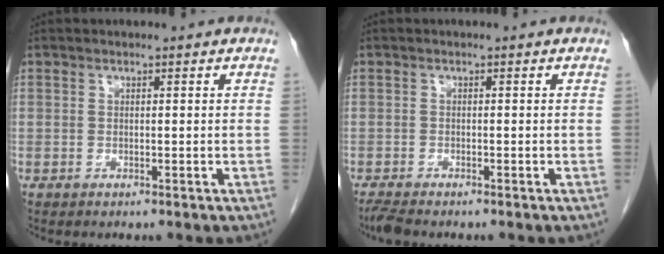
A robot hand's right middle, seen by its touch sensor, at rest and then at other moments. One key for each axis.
{"total": 2.1, "fx": -1.9, "fy": 0.2, "fz": 1.0, "tx": -0.026, "ty": -0.008, "tz": -0.035}